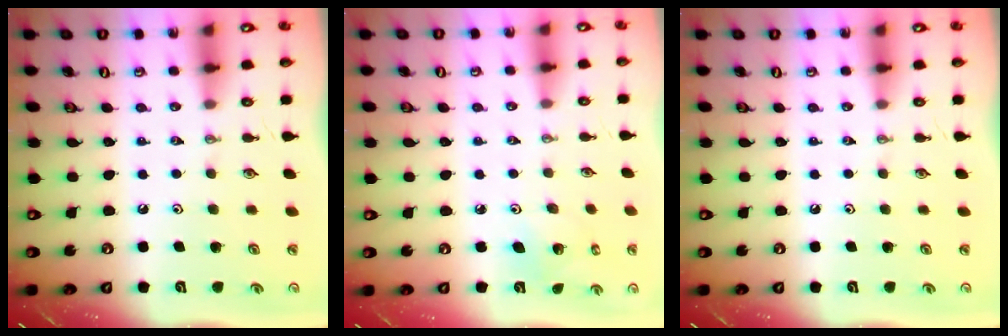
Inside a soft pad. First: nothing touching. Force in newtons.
{"total": 3.5, "press": 3.5, "slide": 0.2}
{"total": 0.0}